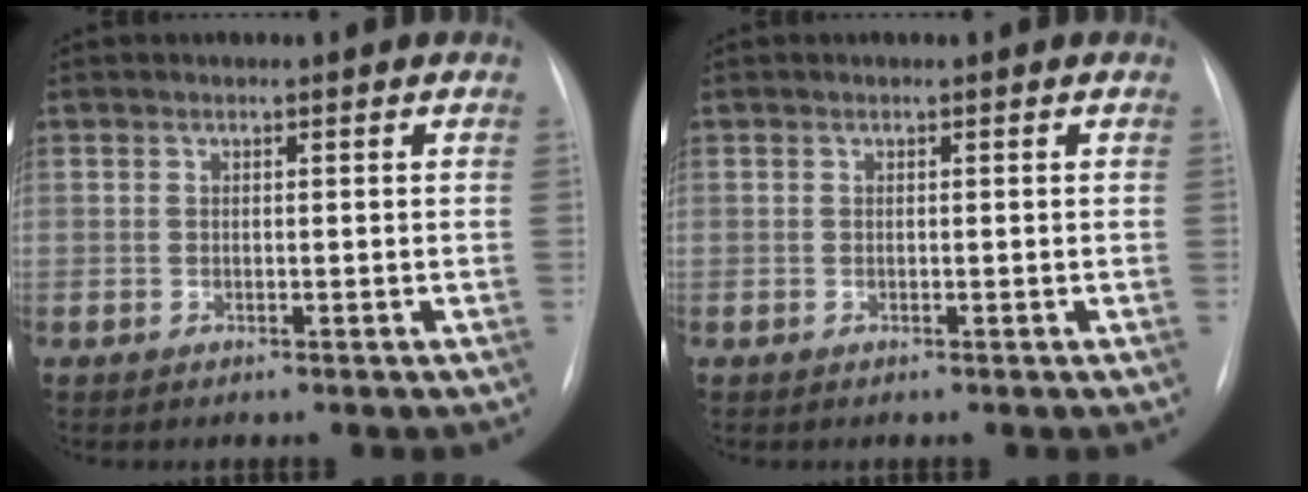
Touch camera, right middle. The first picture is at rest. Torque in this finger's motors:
{"motor_torque": [-0.04, -0.04, 0.00, 0.00]}